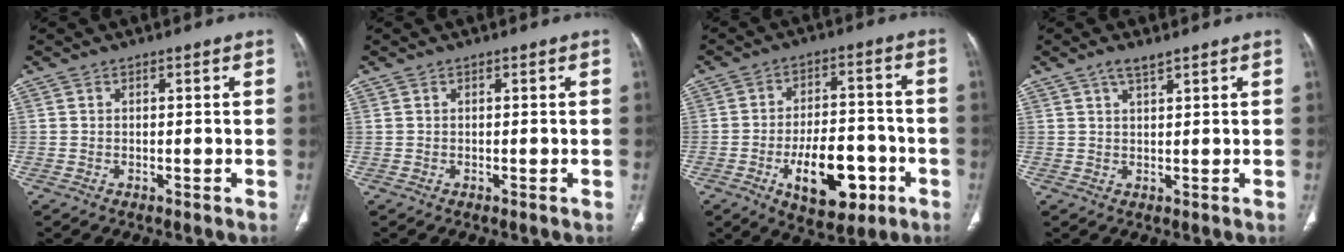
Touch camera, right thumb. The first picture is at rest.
{"total": 0.0}
{"total": 13.2, "force": [-5.0, 6.8, 10.1], "torque": [-0.128, 0.024, -0.072]}
{"total": 2.5, "force": [1.7, 0.5, 1.7], "torque": [-0.035, -0.004, 0.034]}